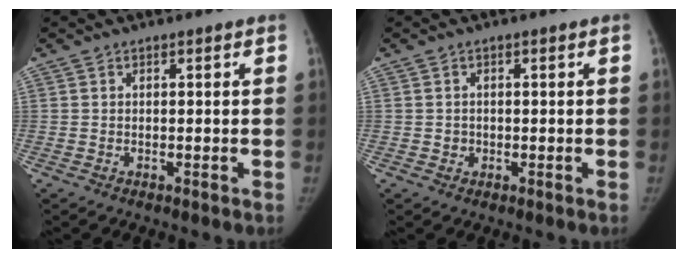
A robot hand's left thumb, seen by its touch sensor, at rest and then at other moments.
{"total": 1.3, "force": [-0.2, 1.3, 0.2], "torque": [0.003, 0.004, -0.001]}